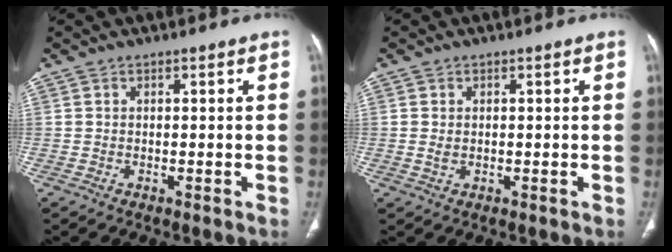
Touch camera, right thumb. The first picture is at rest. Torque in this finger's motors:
{"motor_torque": [-0.05, -0.06, -0.36, -0.05, -0.05]}